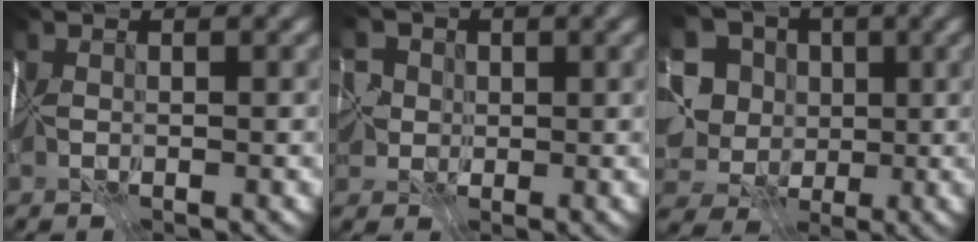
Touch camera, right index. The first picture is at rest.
{"total": 3.4, "force": [0.3, 3.2, 1.0], "torque": [-0.005, 0.011, -0.010]}
{"total": 10.1, "force": [0.2, 9.1, 4.5], "torque": [-0.104, 0.008, -0.005]}